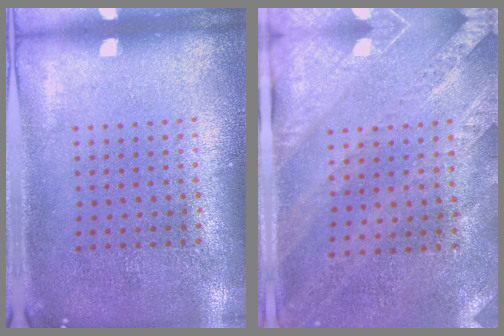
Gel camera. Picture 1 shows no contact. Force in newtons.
{"total": 2.5, "press": 2.1, "slide": 1.3}